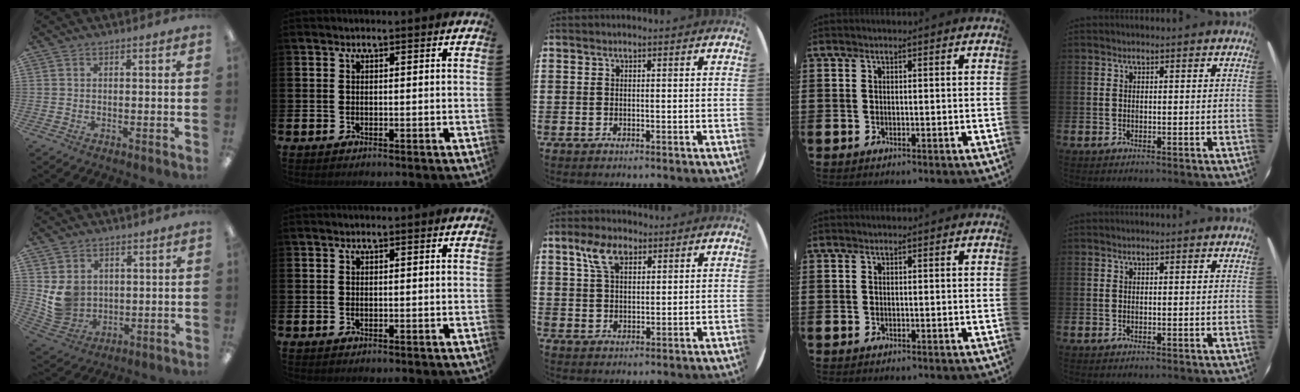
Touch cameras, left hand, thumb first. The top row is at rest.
{"thumb": {"total": 8.1, "force": [2.6, 7.3, 2.3], "torque": [-0.047, -0.007, 0.060]}, "middle": {"total": 5.4, "force": [3.2, 2.8, 3.4], "torque": [-0.069, 0.008, 0.057]}}